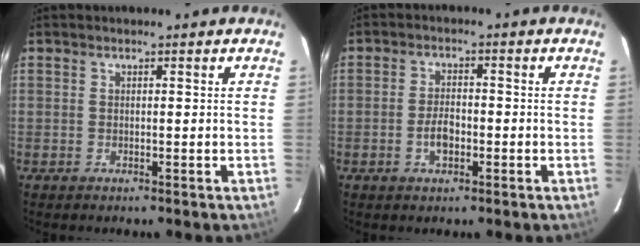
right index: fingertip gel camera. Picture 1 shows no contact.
{"total": 3.9, "force": [-1.5, 2.0, 3.0], "torque": [-0.061, 0.003, -0.024]}